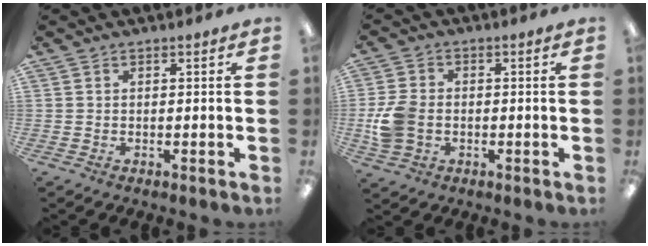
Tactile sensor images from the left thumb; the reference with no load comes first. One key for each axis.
{"total": 8.0, "fx": -1.3, "fy": 6.1, "fz": 5.0, "tx": -0.101, "ty": 0.010, "tz": -0.023}